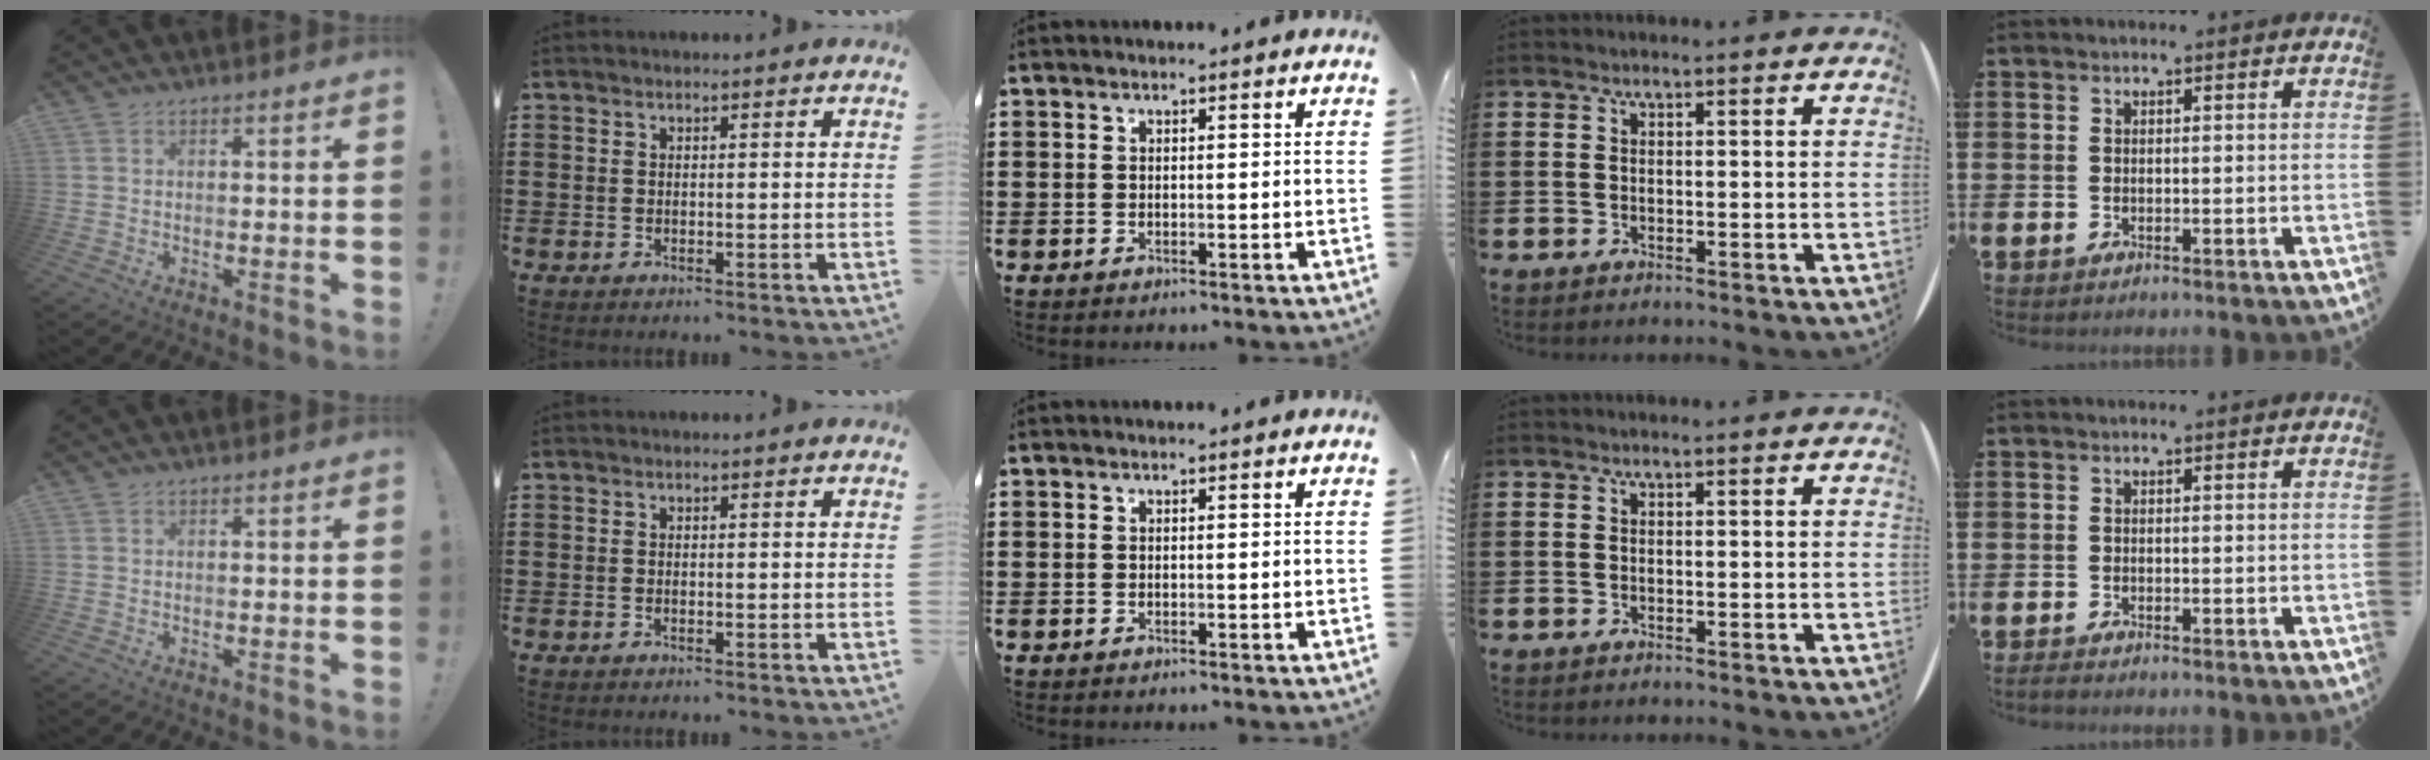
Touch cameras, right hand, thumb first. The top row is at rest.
{"little": {"total": 0.5, "force": [-0.4, 0.1, 0.3], "torque": [-0.006, -0.001, -0.009]}}